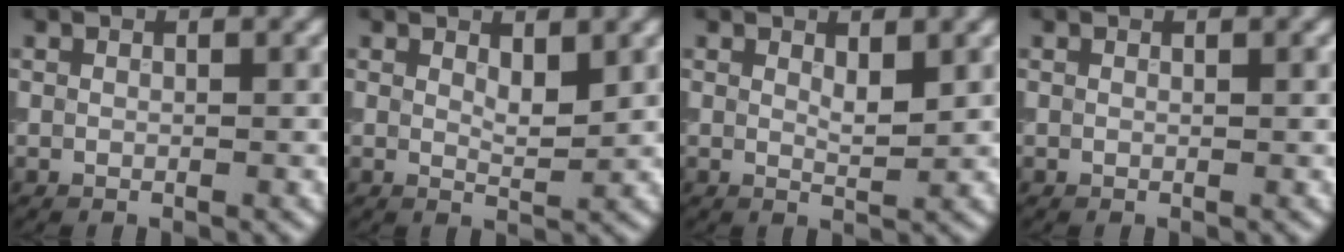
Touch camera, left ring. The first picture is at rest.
{"total": 1.5, "force": [0.8, 0.5, 1.1], "torque": [-0.018, -0.004, 0.015]}
{"total": 1.1, "force": [0.7, 0.3, 0.9], "torque": [-0.016, -0.004, 0.012]}
{"total": 0.0}